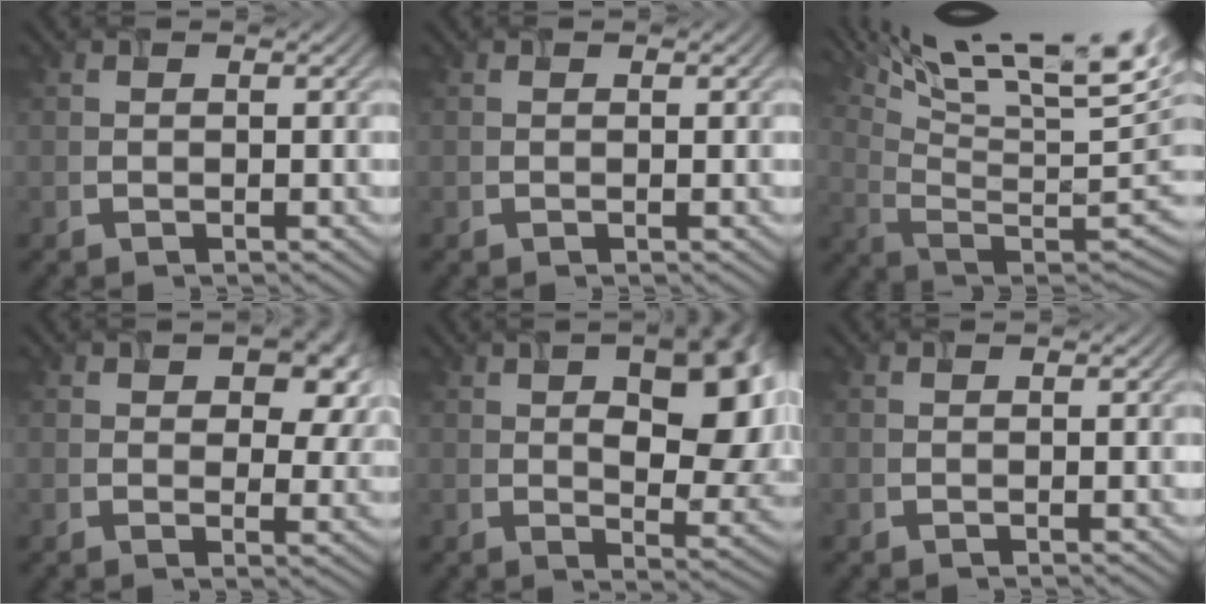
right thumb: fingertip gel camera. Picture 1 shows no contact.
{"total": 0.0}
{"total": 17.8, "force": [10.4, 4.6, 13.7], "torque": [-0.228, 0.005, 0.168]}
{"total": 8.1, "force": [3.6, 4.9, 5.3], "torque": [-0.083, -0.003, 0.067]}
{"total": 14.4, "force": [3.4, 7.4, 11.9], "torque": [-0.146, 0.011, 0.045]}
{"total": 0.0}